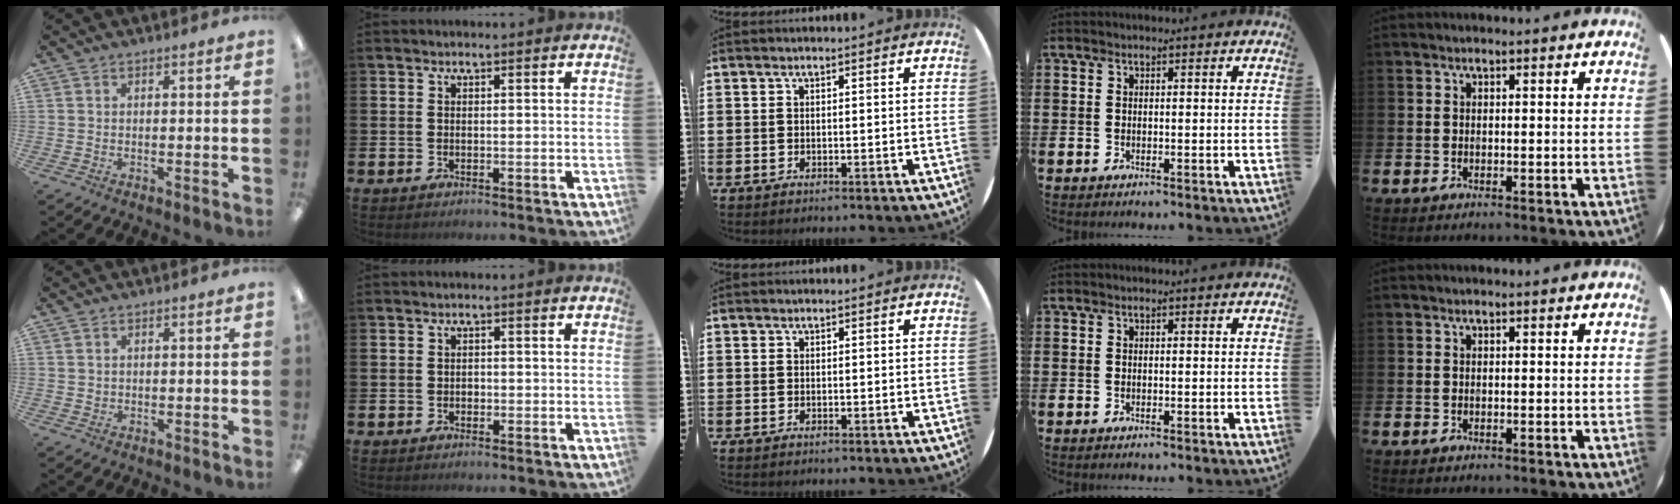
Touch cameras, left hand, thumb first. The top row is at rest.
{"thumb": {"total": 1.0, "force": [0.4, 0.9, 0.2], "torque": [-0.004, 0.005, 0.007]}, "index": {"total": 0.7, "force": [-0.2, 0.7, 0.2], "torque": [0.000, 0.002, -0.006]}}